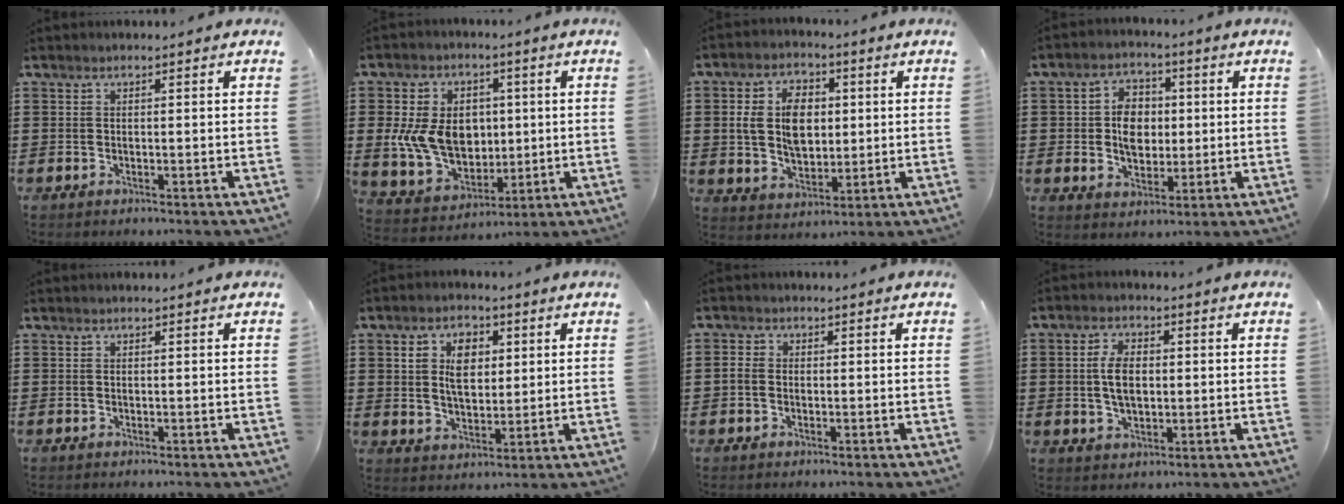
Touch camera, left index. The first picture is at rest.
{"total": 10.5, "force": [0.7, 8.3, 6.4], "torque": [-0.155, 0.016, 0.013]}
{"total": 8.3, "force": [1.4, 5.7, 6.0], "torque": [-0.134, 0.013, 0.020]}
{"total": 6.5, "force": [0.3, 4.7, 4.5], "torque": [-0.081, 0.009, 0.001]}
{"total": 0.0}
{"total": 6.3, "force": [2.0, 3.8, 4.6], "torque": [-0.086, 0.009, 0.030]}
{"total": 1.7, "force": [-0.4, 1.4, 0.8], "torque": [-0.027, 0.002, -0.012]}
{"total": 5.4, "force": [0.3, 3.0, 4.5], "torque": [-0.103, 0.006, 0.000]}